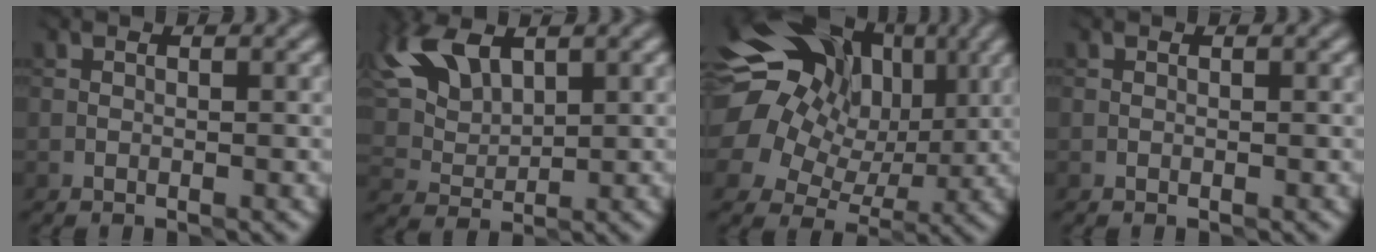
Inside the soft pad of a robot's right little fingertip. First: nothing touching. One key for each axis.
{"total": 7.0, "fx": 4.0, "fy": 3.9, "fz": 4.3, "tx": -0.112, "ty": 0.016, "tz": 0.081}
{"total": 17.7, "fx": 6.1, "fy": 14.3, "fz": 8.3, "tx": -0.174, "ty": 0.046, "tz": 0.076}
{"total": 0.0}